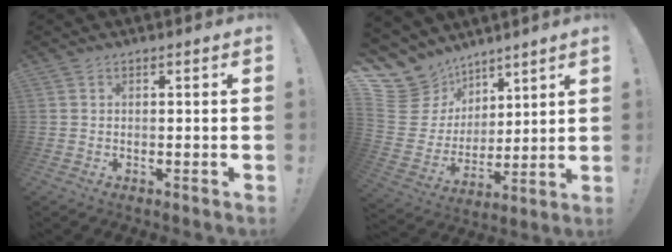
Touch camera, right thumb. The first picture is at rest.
{"total": 14.3, "force": [9.2, 10.4, 3.4], "torque": [-0.072, -0.070, 0.195]}